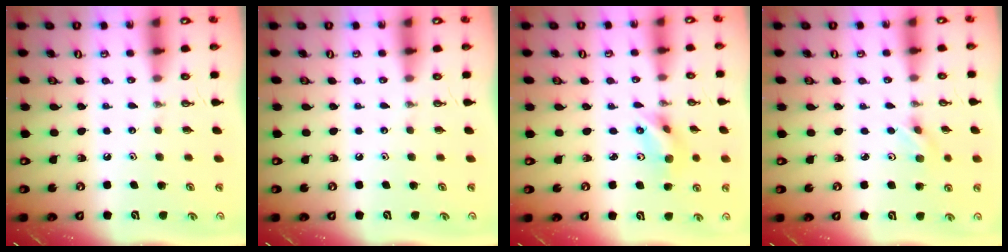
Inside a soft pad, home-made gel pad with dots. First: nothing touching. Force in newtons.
{"total": 0.0}
{"total": 5.6, "press": 4.5, "slide": 3.3}
{"total": 2.1, "press": 2.0, "slide": 0.6}